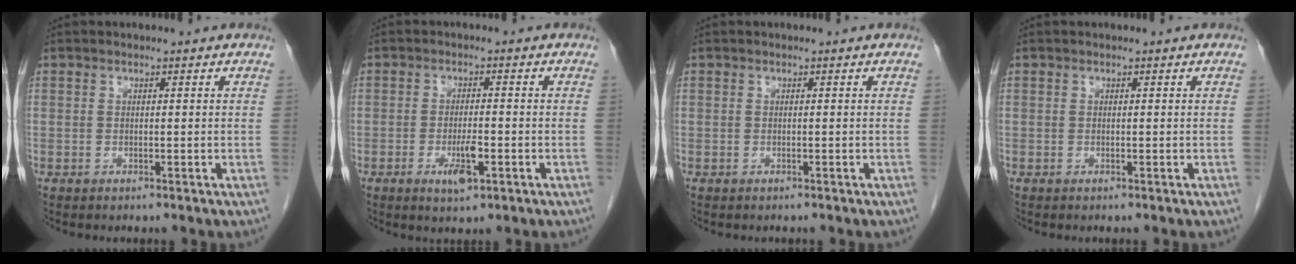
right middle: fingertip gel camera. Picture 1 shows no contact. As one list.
[{"total": 4.2, "force": [-1.7, 1.0, 3.7], "torque": [-0.068, -0.002, -0.026]}, {"total": 0.0}, {"total": 0.0}]